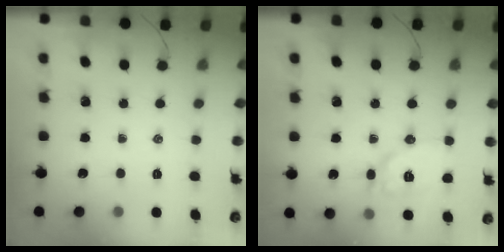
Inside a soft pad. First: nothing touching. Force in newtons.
{"total": 11.3, "press": 11.3, "slide": 0.3}